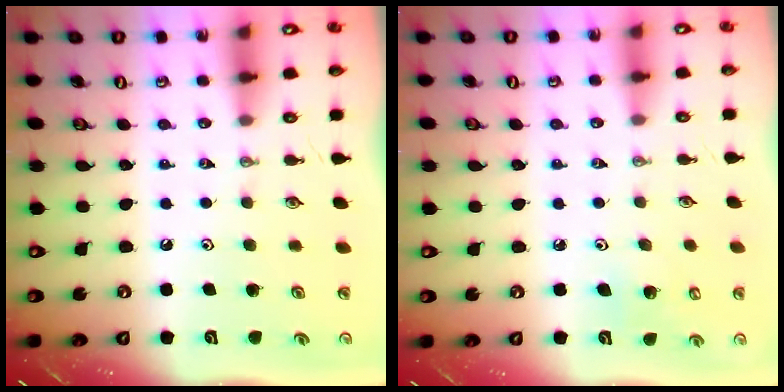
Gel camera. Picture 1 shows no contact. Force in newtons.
{"total": 6.5, "press": 6.2, "slide": 1.9}